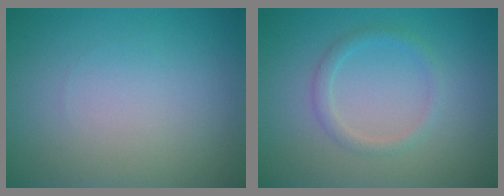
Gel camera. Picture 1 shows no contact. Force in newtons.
{"total": 1.6, "press": 1.6, "slide": 0.0}